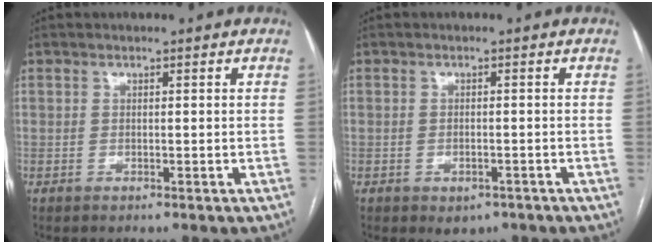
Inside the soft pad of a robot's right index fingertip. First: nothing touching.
{"total": 3.0, "force": [-1.9, 1.8, 1.5], "torque": [-0.014, 0.000, -0.015]}